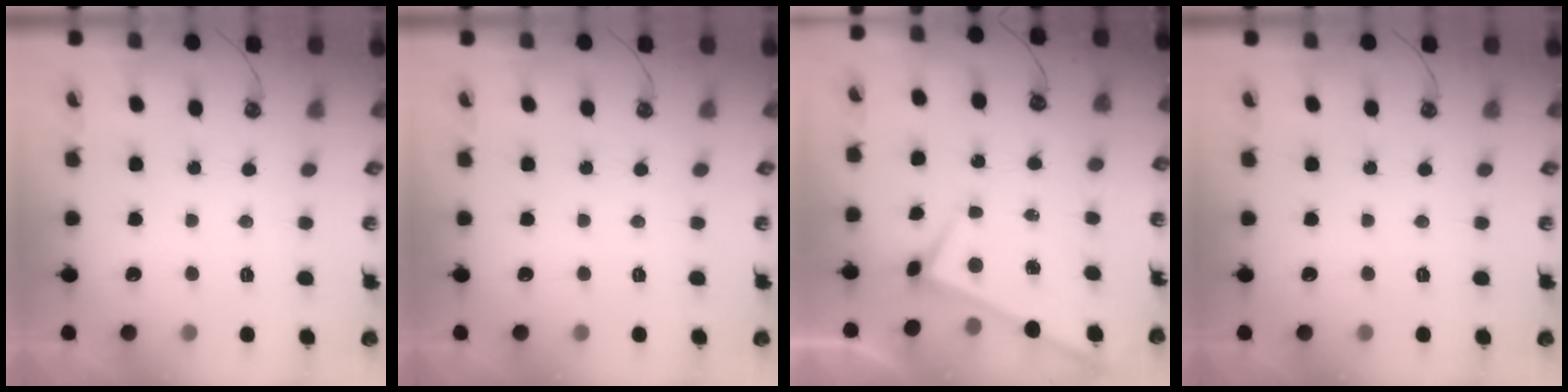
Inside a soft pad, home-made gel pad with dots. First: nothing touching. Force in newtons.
{"total": 0.0}
{"total": 1.7, "press": 1.7, "slide": 0.2}
{"total": 0.0}